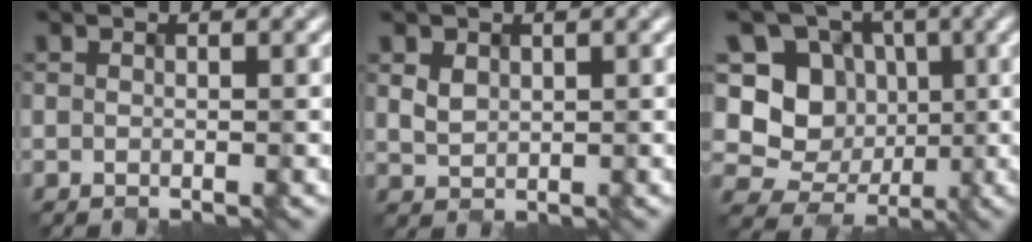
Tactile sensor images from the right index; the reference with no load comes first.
{"total": 1.4, "force": [0.6, 1.1, 0.6], "torque": [-0.017, -0.002, 0.019]}
{"total": 7.8, "force": [0.3, 6.9, 3.5], "torque": [-0.043, -0.001, -0.015]}